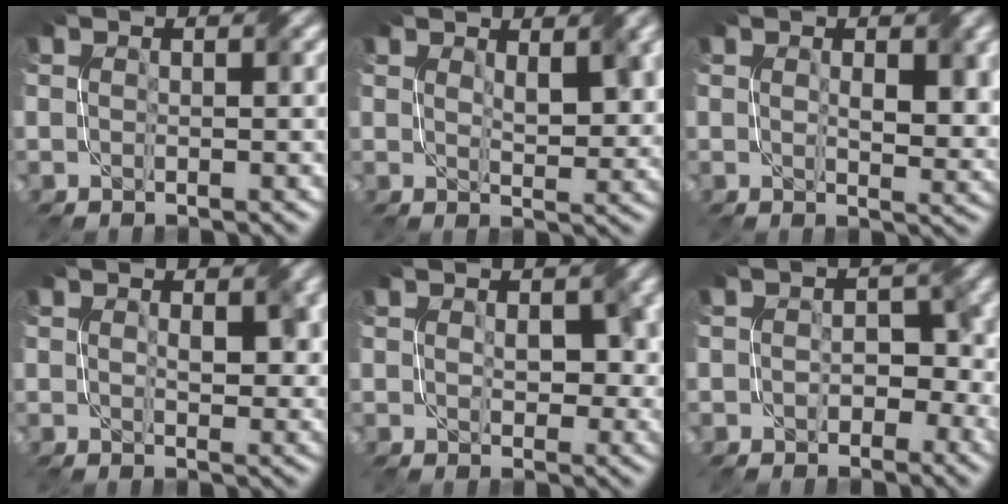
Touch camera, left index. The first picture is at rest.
{"total": 3.1, "force": [1.7, 1.1, 2.4], "torque": [-0.039, 0.002, 0.040]}
{"total": 3.6, "force": [1.0, 1.5, 3.1], "torque": [-0.050, 0.002, 0.027]}
{"total": 2.6, "force": [0.8, 1.3, 2.1], "torque": [-0.032, 0.001, 0.022]}
{"total": 3.6, "force": [0.7, 2.3, 2.7], "torque": [-0.038, -0.001, 0.023]}
{"total": 3.1, "force": [-0.6, 2.4, 1.8], "torque": [-0.004, 0.002, 0.000]}